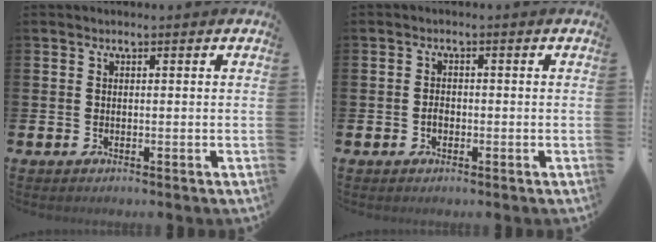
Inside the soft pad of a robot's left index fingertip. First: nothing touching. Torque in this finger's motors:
{"motor_torque": [0.31, 0.18, 0.04, 0.04]}